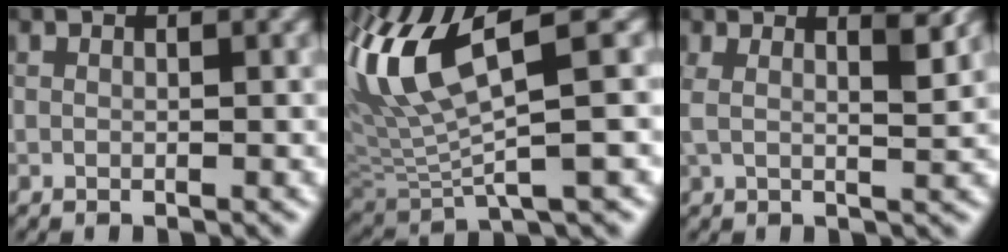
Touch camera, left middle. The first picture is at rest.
{"total": 8.5, "force": [1.9, 1.9, 8.1], "torque": [-0.179, 0.008, 0.051]}
{"total": 2.9, "force": [1.5, 0.8, 2.4], "torque": [-0.046, 0.005, 0.030]}